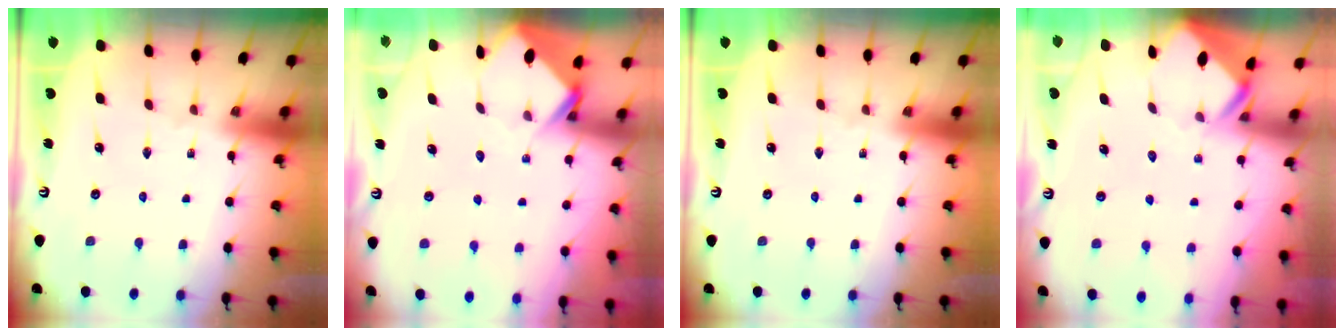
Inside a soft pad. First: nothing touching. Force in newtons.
{"total": 3.9, "press": 3.8, "slide": 0.3}
{"total": 0.0}
{"total": 2.5, "press": 2.4, "slide": 0.3}